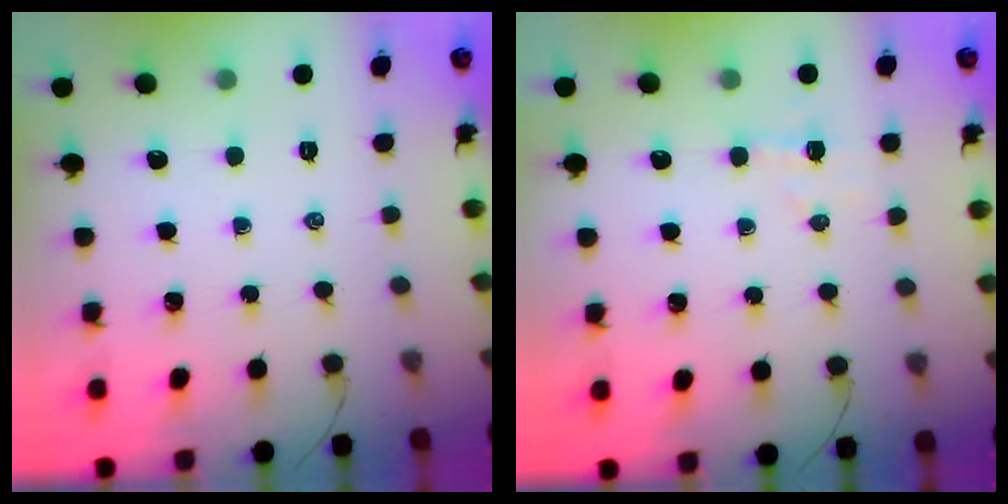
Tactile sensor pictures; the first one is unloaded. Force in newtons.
{"total": 3.3, "press": 3.2, "slide": 0.8}